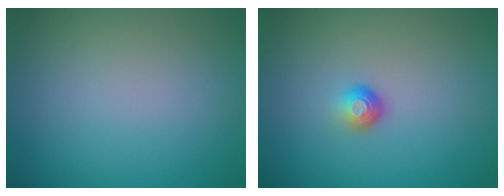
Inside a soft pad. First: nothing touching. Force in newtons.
{"total": 1.6, "press": 1.0, "slide": 1.2}